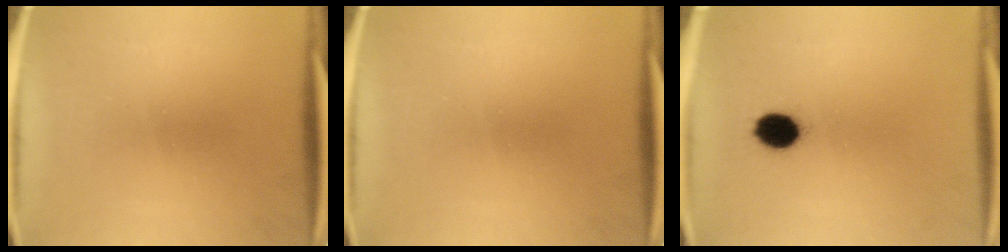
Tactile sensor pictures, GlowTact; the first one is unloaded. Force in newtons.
{"total": 0.0}
{"total": 5.7}